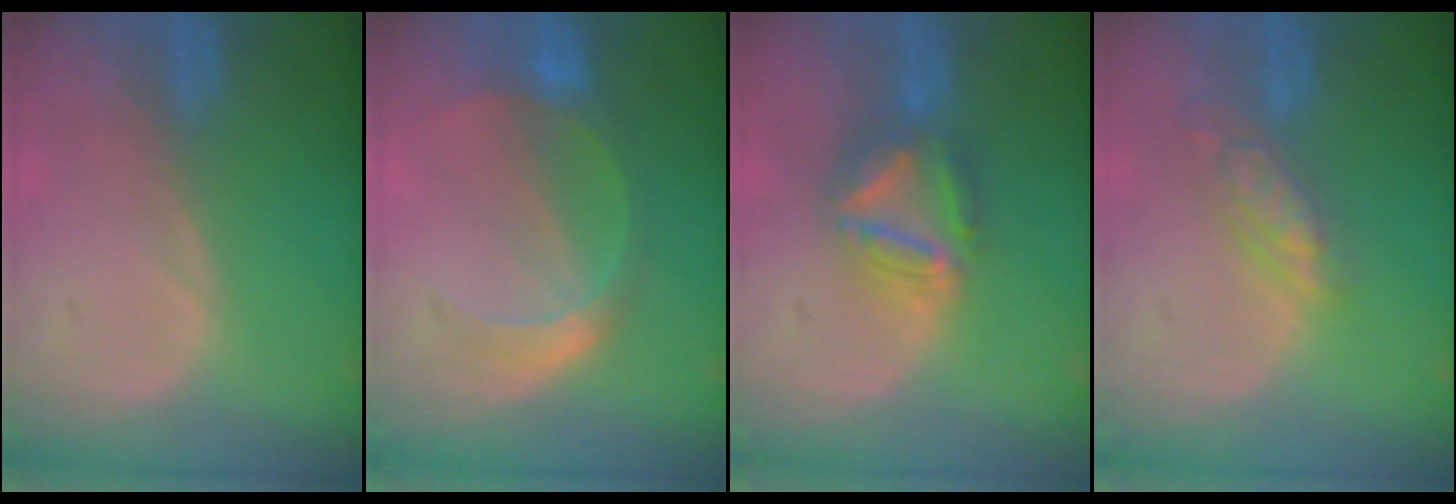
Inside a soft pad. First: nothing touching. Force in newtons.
{"total": 5.7, "press": 5.4, "slide": 1.8}
{"total": 7.4, "press": 6.5, "slide": 3.6}
{"total": 5.8, "press": 5.1, "slide": 2.8}